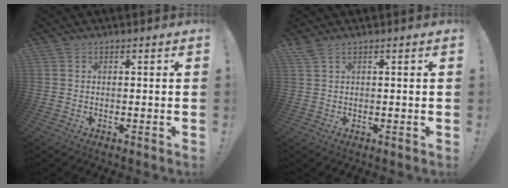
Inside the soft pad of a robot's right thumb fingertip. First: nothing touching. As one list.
[{"total": 1.7, "force": [1.2, 0.3, 1.2], "torque": [-0.029, -0.001, 0.022]}]